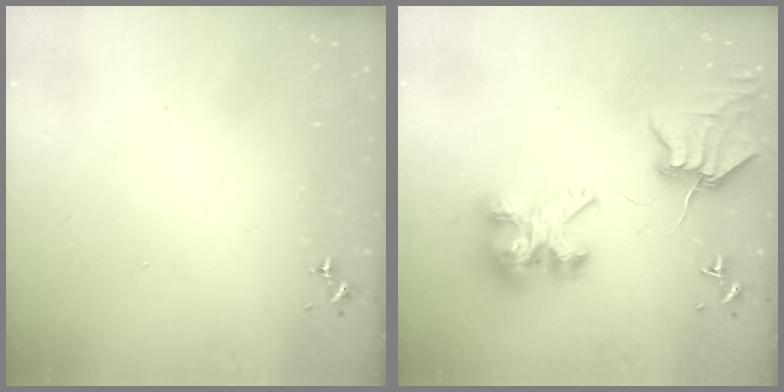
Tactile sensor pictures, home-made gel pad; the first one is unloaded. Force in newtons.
{"total": 9.2, "press": 9.1, "slide": 1.2}